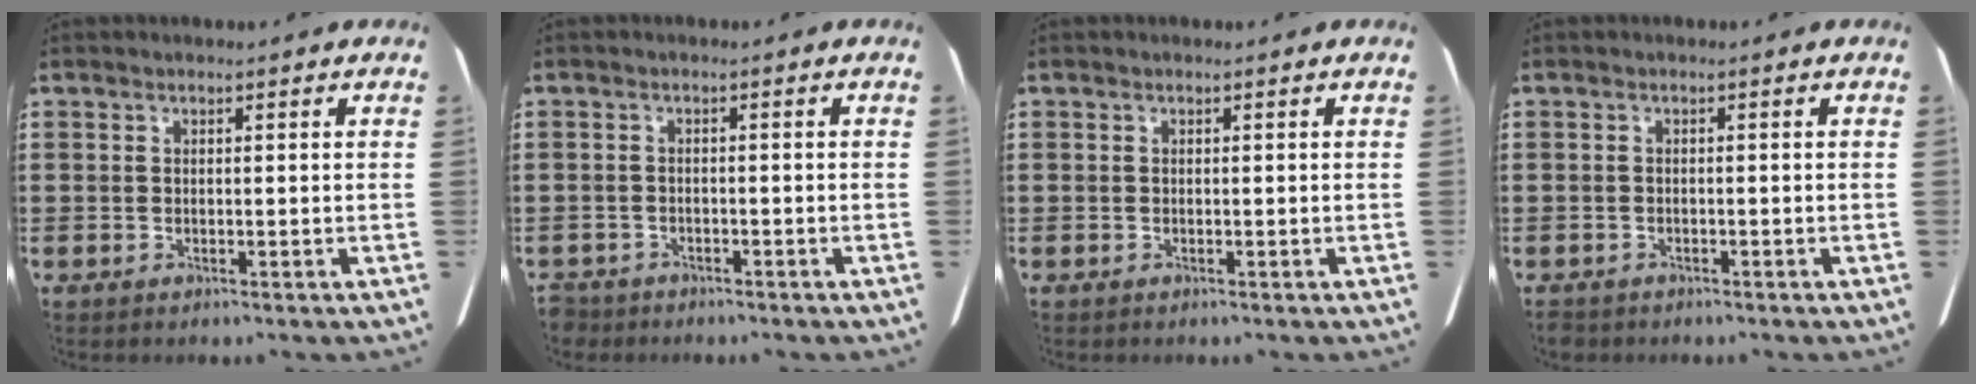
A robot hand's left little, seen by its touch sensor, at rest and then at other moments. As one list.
[{"total": 1.5, "force": [-1.5, 0.2, 0.1], "torque": [-0.007, -0.001, -0.033]}, {"total": 0.0}, {"total": 0.7, "force": [-0.7, 0.1, 0.1], "torque": [-0.006, -0.003, -0.013]}]